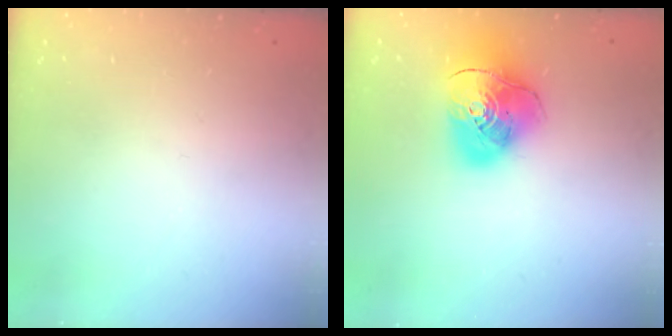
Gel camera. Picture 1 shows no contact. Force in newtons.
{"total": 14.0, "press": 13.9, "slide": 1.8}